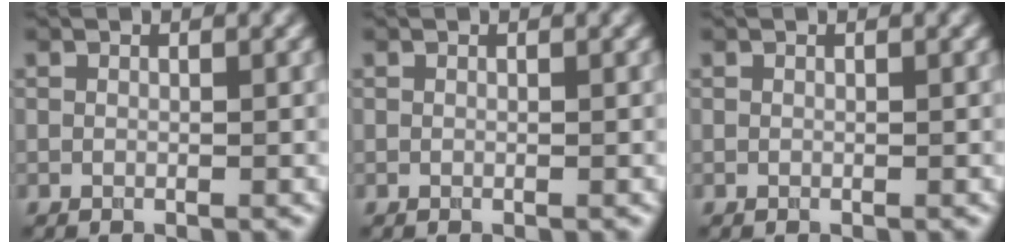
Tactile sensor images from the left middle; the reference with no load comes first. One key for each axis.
{"total": 0.0}
{"total": 0.0}